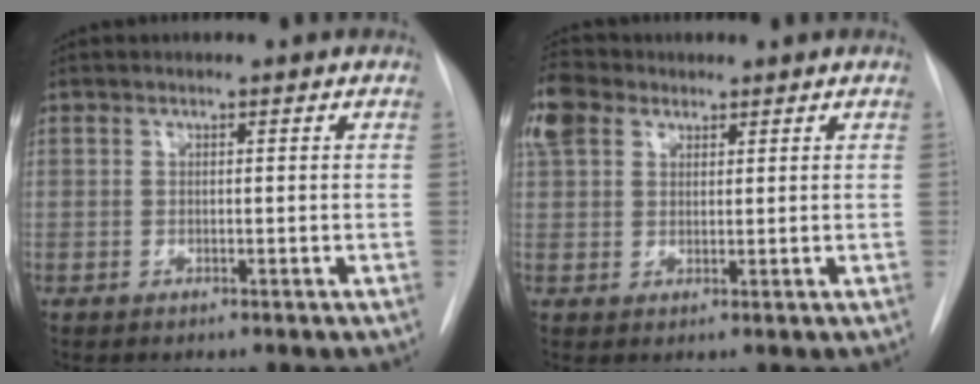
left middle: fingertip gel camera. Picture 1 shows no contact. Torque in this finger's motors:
{"motor_torque": [1.09, -1.05, 0.97, 0.21]}